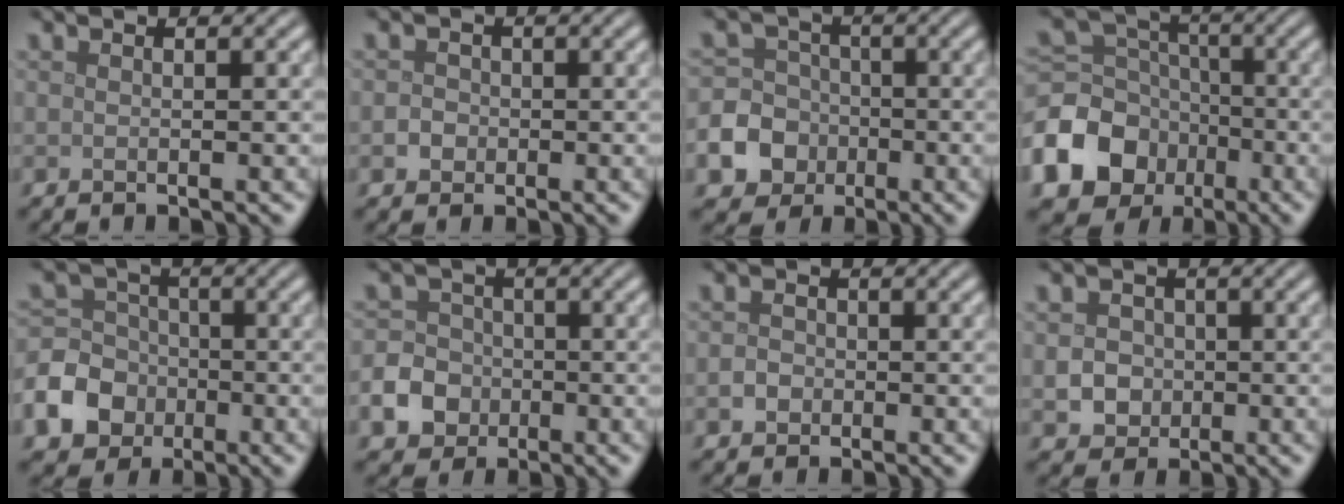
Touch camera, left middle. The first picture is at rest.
{"total": 1.4, "force": [-0.3, 1.3, 0.4], "torque": [0.003, -0.001, -0.009]}
{"total": 9.9, "force": [-3.9, 8.8, 2.3], "torque": [-0.056, -0.028, -0.095]}
{"total": 12.1, "force": [-5.1, 10.1, 4.2], "torque": [-0.116, -0.025, -0.115]}
{"total": 7.8, "force": [-3.2, 6.6, 2.7], "torque": [-0.052, -0.013, -0.087]}
{"total": 4.9, "force": [-1.9, 4.2, 1.6], "torque": [-0.020, -0.004, -0.054]}
{"total": 1.3, "force": [-0.4, 1.2, 0.5], "torque": [-0.006, 0.000, -0.011]}
{"total": 2.9, "force": [-0.3, 2.7, 1.1], "torque": [-0.005, -0.002, -0.010]}